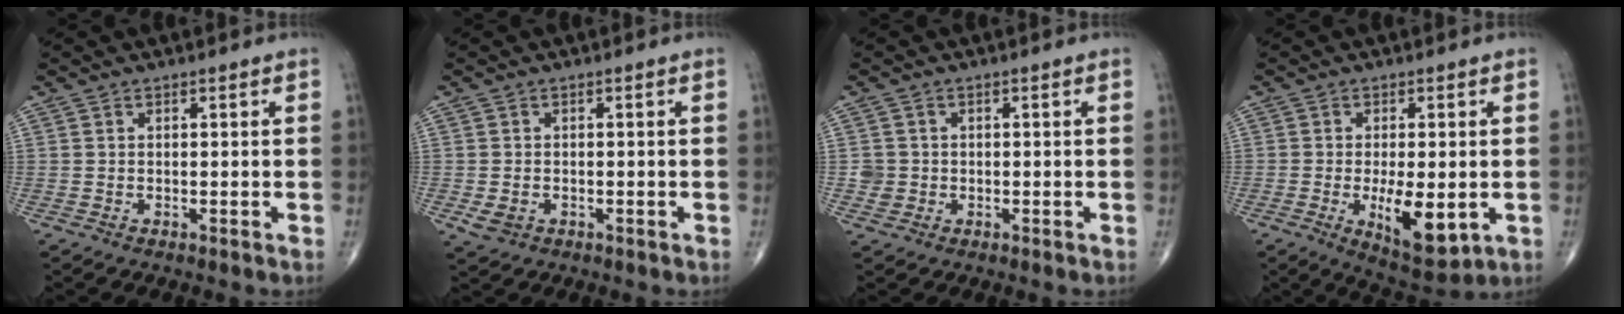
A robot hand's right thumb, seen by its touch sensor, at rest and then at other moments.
{"total": 2.8, "force": [-0.8, 2.2, 1.5], "torque": [-0.024, 0.000, -0.007]}
{"total": 2.4, "force": [-0.2, 2.3, 0.2], "torque": [0.011, 0.007, -0.004]}
{"total": 10.2, "force": [-2.2, 4.2, 9.0], "torque": [-0.130, -0.020, -0.026]}